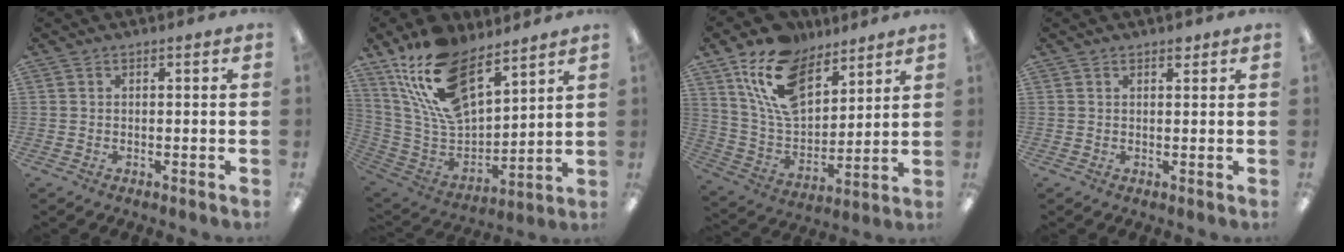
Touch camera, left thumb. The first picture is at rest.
{"total": 20.6, "force": [13.3, 10.0, 12.2], "torque": [-0.256, -0.067, 0.246]}
{"total": 17.4, "force": [11.0, 9.6, 9.4], "torque": [-0.190, -0.040, 0.207]}
{"total": 1.3, "force": [1.0, 0.5, 0.6], "torque": [-0.004, -0.004, 0.017]}